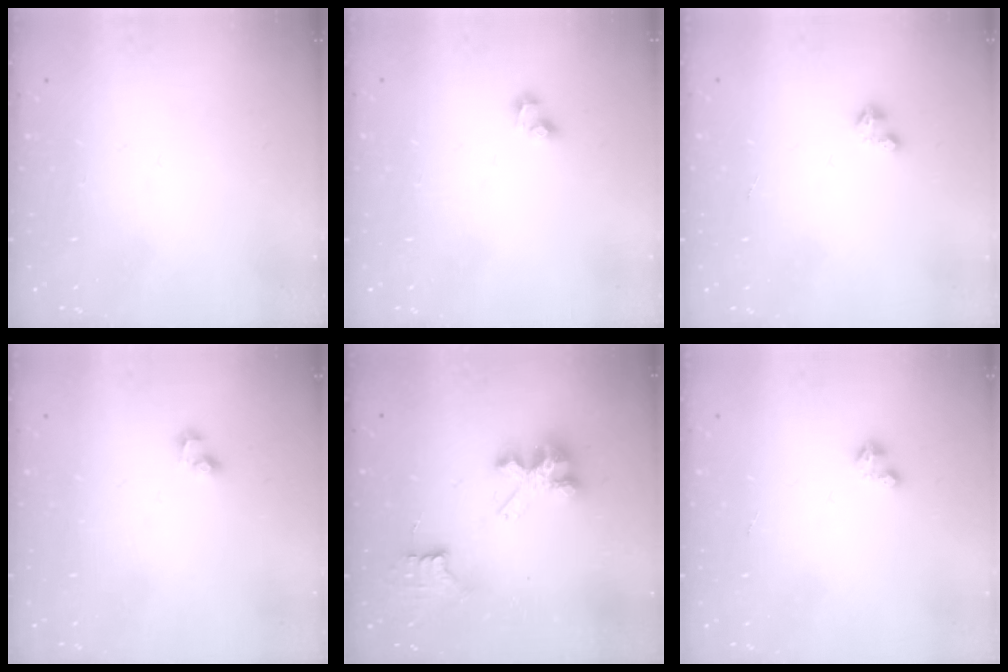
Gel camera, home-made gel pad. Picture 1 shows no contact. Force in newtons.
{"total": 2.7, "press": 2.5, "slide": 1.2}
{"total": 2.1, "press": 2.0, "slide": 0.5}
{"total": 2.7, "press": 2.5, "slide": 1.2}
{"total": 7.9, "press": 7.9, "slide": 0.6}
{"total": 2.1, "press": 2.0, "slide": 0.5}